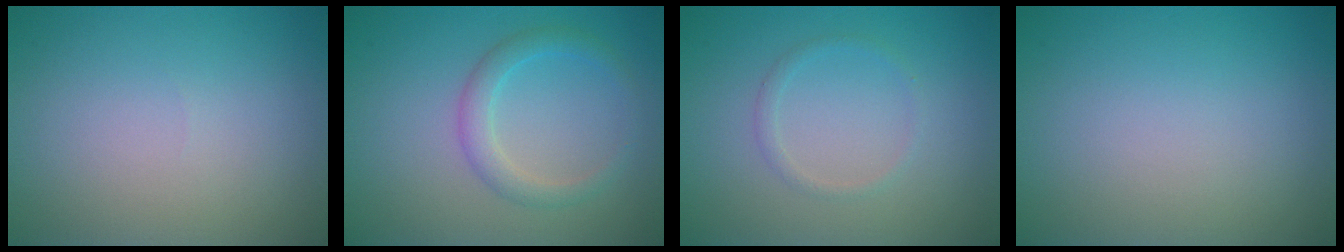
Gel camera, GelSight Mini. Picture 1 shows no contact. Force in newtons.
{"total": 2.4, "press": 2.4, "slide": 0.0}
{"total": 1.0, "press": 1.0, "slide": 0.0}
{"total": 0.0}